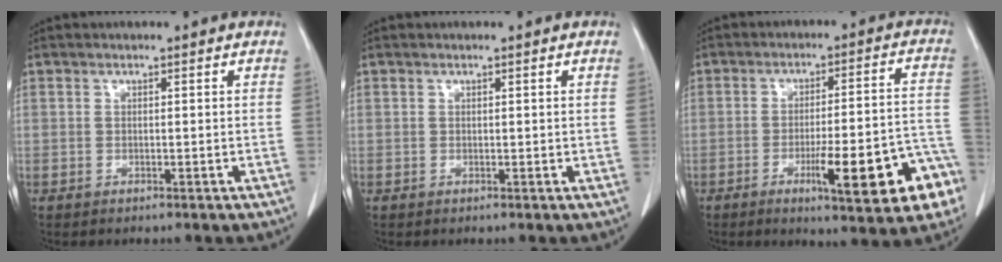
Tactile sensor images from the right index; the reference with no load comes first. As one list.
[{"total": 0.0}, {"total": 15.4, "force": [-6.6, 2.4, 13.7], "torque": [-0.138, 0.021, -0.074]}]